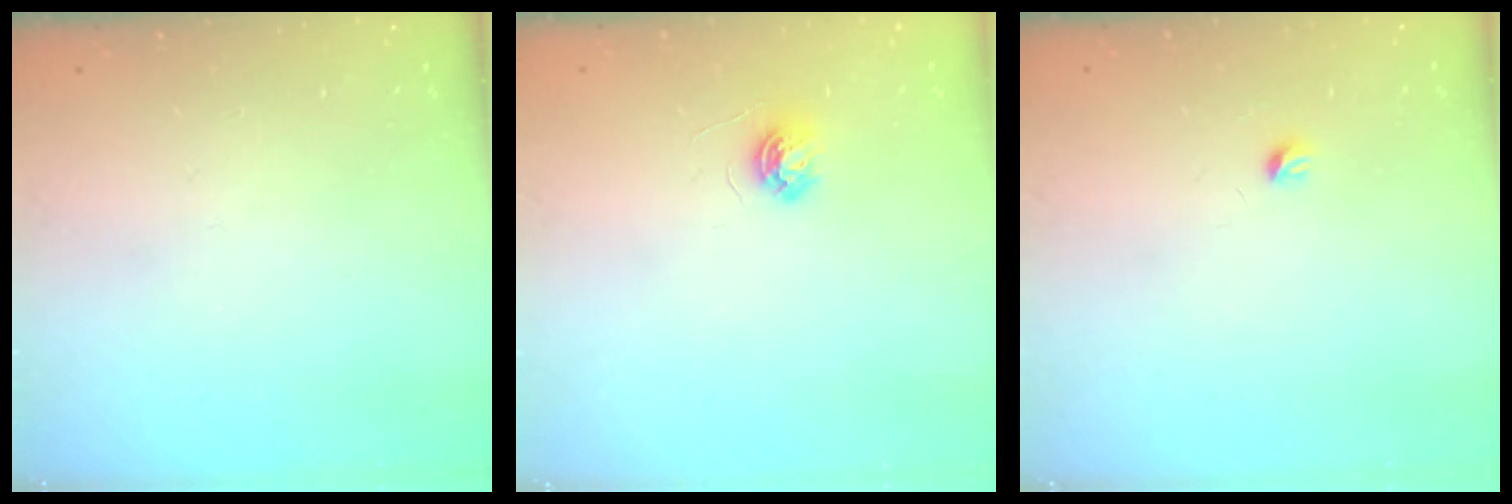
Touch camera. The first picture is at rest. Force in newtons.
{"total": 5.2, "press": 5.2, "slide": 0.5}
{"total": 3.2, "press": 3.1, "slide": 0.5}